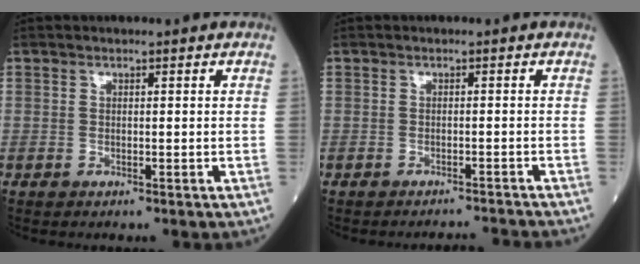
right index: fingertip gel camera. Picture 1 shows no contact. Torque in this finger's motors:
{"motor_torque": [-0.30, -0.19, 0.05, 0.03]}